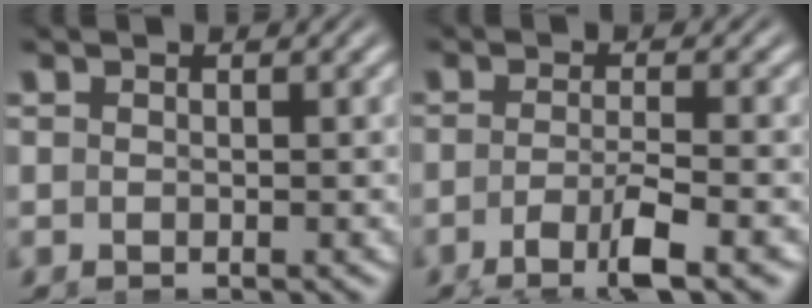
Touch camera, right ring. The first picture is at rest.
{"total": 3.6, "force": [-1.7, 0.7, 3.1], "torque": [-0.053, -0.020, -0.015]}